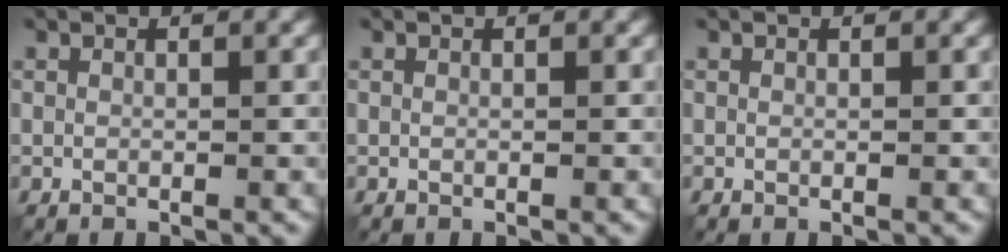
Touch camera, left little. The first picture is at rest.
{"total": 0.0}
{"total": 0.0}